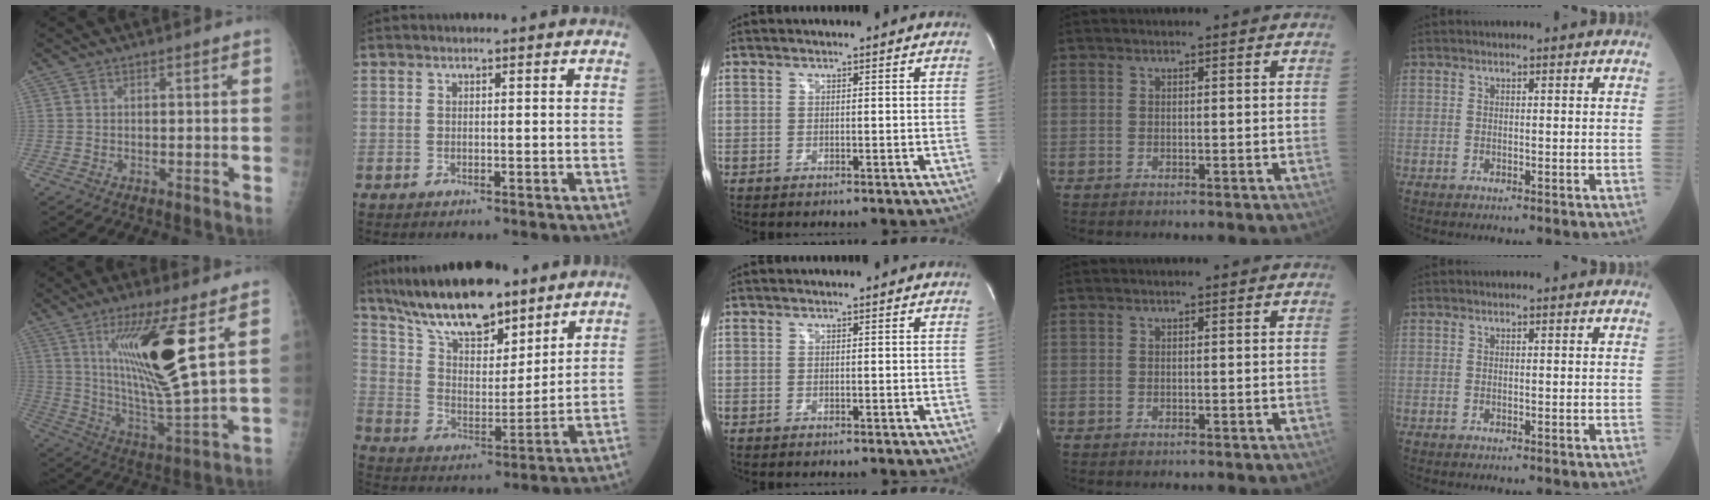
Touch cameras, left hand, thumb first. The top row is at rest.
{"thumb": {"total": 18.4, "force": [7.1, 3.0, 16.7], "torque": [-0.302, -0.053, 0.132]}, "index": {"total": 16.7, "force": [13.2, 5.2, 8.8], "torque": [-0.162, 0.006, 0.238]}}